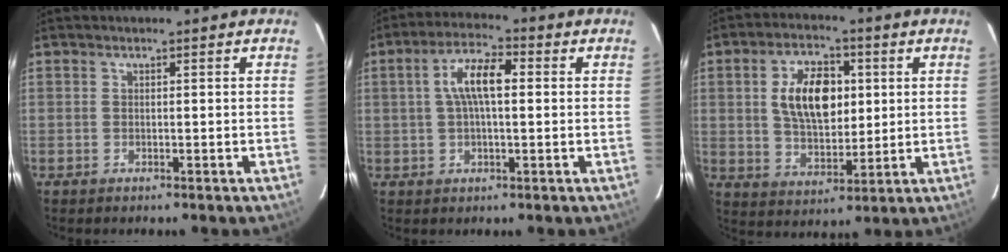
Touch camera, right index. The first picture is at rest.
{"total": 8.0, "force": [1.3, 2.8, 7.4], "torque": [-0.139, 0.018, 0.022]}
{"total": 12.4, "force": [2.5, 7.0, 9.9], "torque": [-0.173, 0.016, 0.051]}